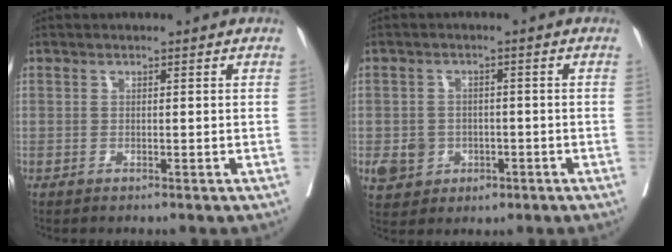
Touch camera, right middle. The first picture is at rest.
{"total": 5.7, "force": [-1.9, 5.1, 1.7], "torque": [-0.026, 0.007, -0.016]}